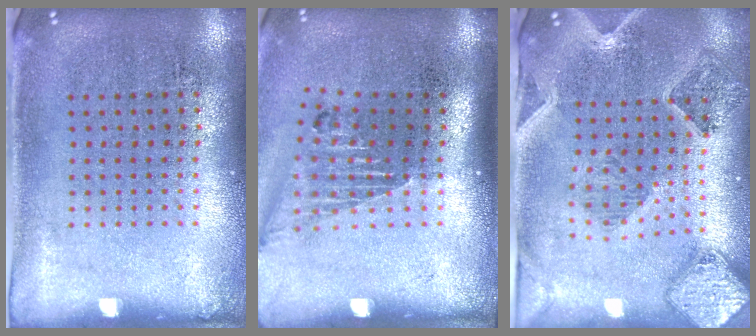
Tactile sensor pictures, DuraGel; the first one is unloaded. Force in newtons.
{"total": 1.6, "press": 1.2, "slide": 1.0}
{"total": 1.7, "press": 1.6, "slide": 0.4}